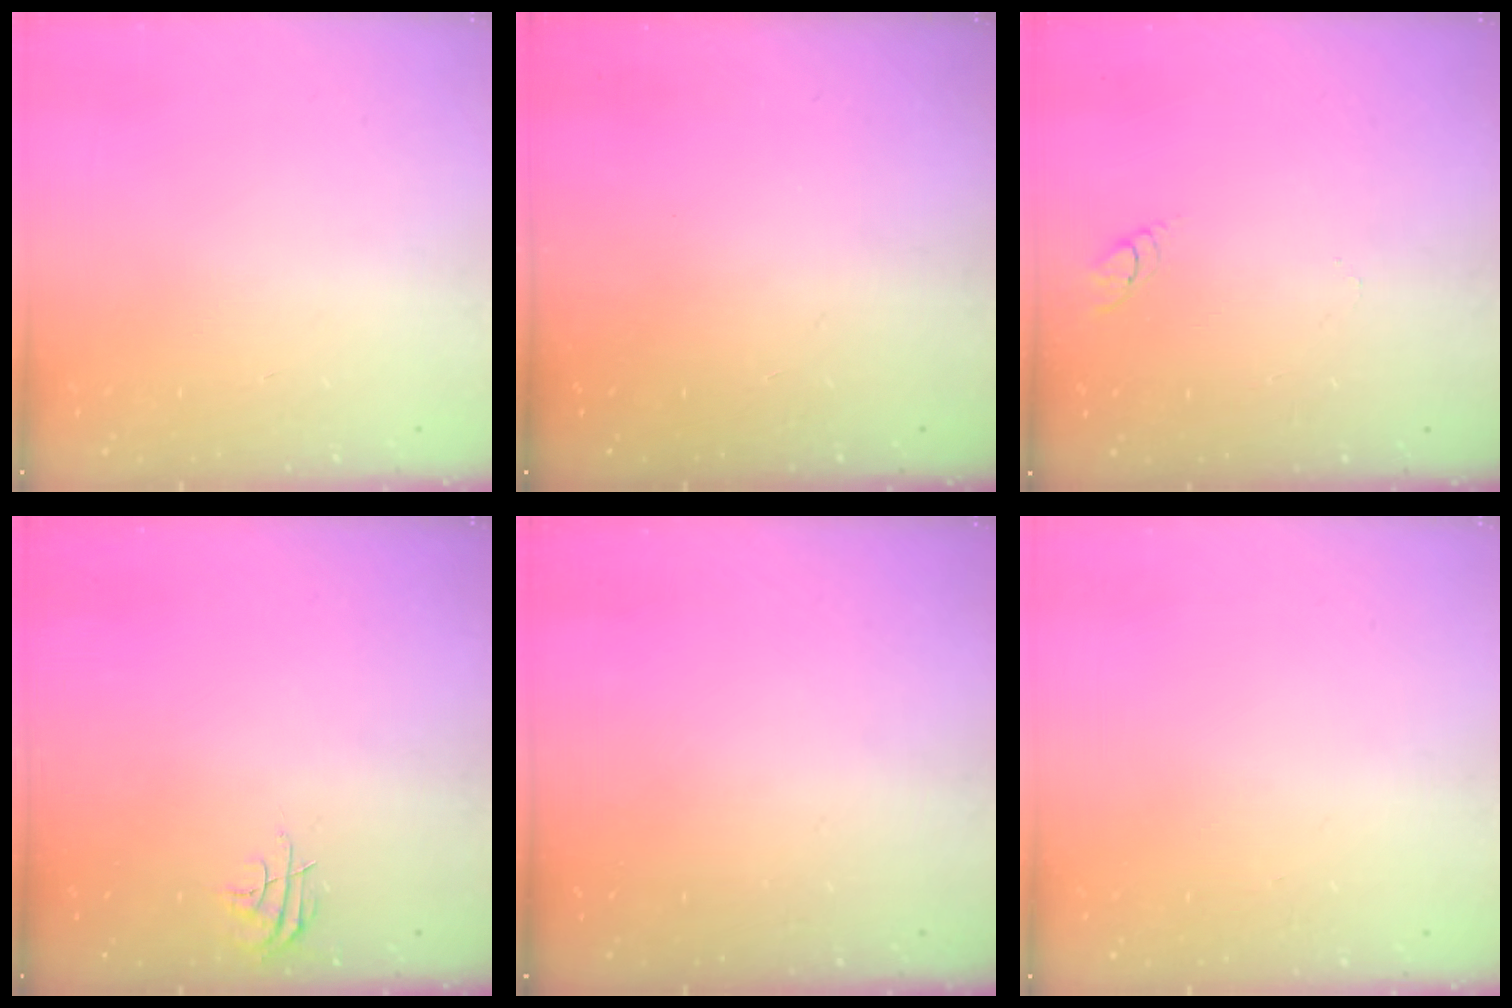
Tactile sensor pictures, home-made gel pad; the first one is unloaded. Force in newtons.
{"total": 0.0}
{"total": 3.2, "press": 3.2, "slide": 0.3}
{"total": 4.8, "press": 4.8, "slide": 0.4}
{"total": 0.0}
{"total": 0.0}